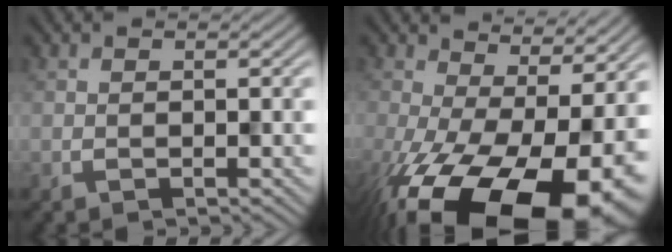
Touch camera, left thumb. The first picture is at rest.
{"total": 18.0, "force": [-6.5, 9.2, 14.0], "torque": [-0.262, -0.064, -0.065]}